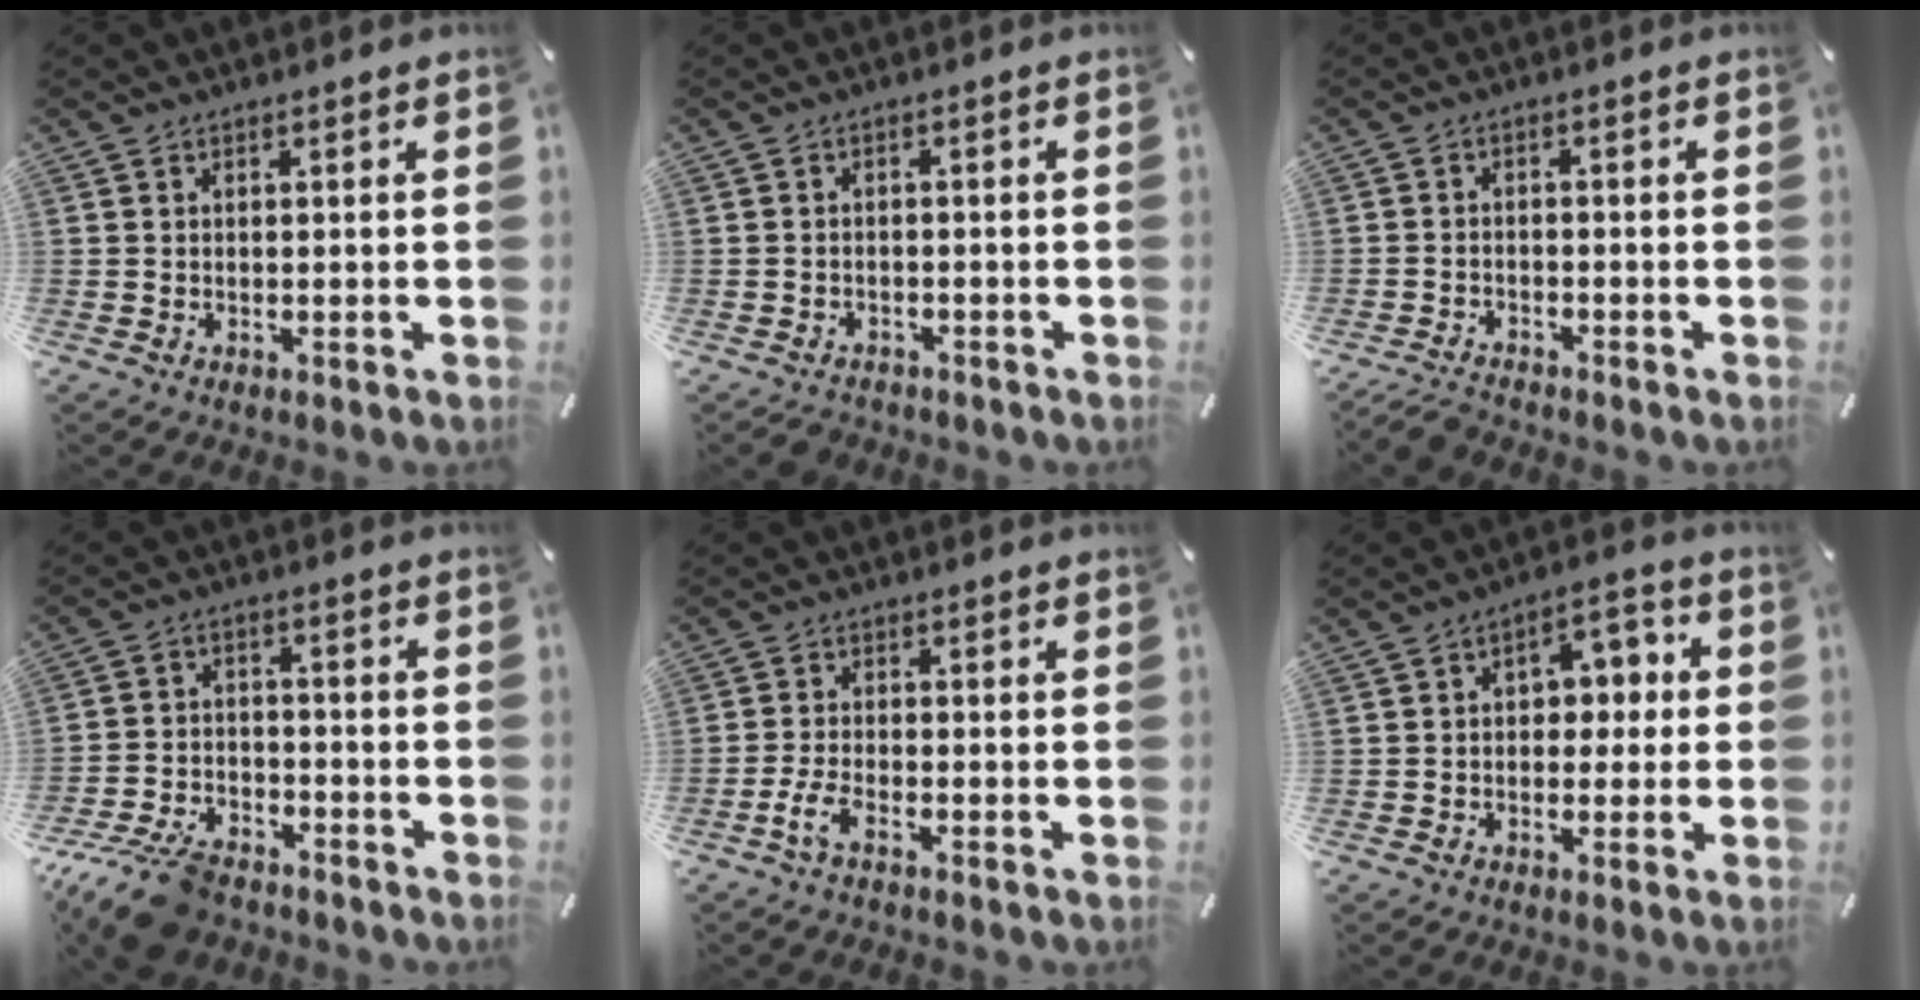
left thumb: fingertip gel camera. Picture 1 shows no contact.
{"total": 2.1, "force": [-1.9, 1.0, 0.3], "torque": [-0.005, 0.011, -0.039]}
{"total": 3.5, "force": [-3.3, 0.9, 0.9], "torque": [-0.032, 0.010, -0.069]}
{"total": 11.5, "force": [-9.1, 4.9, 5.1], "torque": [-0.098, 0.048, -0.173]}
{"total": 4.2, "force": [-2.7, 1.2, 3.0], "torque": [-0.081, -0.002, -0.057]}
{"total": 6.6, "force": [-0.4, 5.0, 4.3], "torque": [-0.044, 0.008, -0.017]}